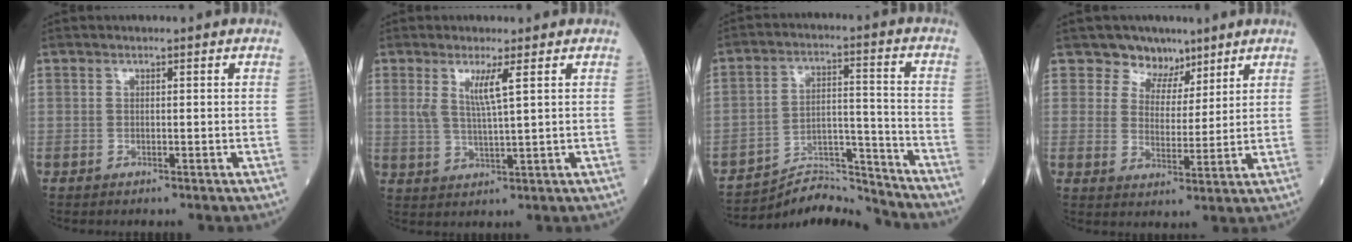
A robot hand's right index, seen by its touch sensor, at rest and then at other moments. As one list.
[{"total": 4.2, "force": [1.8, -0.3, 3.8], "torque": [-0.078, -0.006, 0.038]}, {"total": 9.9, "force": [-9.9, 0.1, -0.7], "torque": [0.010, 0.042, -0.168]}, {"total": 5.8, "force": [4.4, 3.8, 0.3], "torque": [0.003, -0.002, 0.075]}]